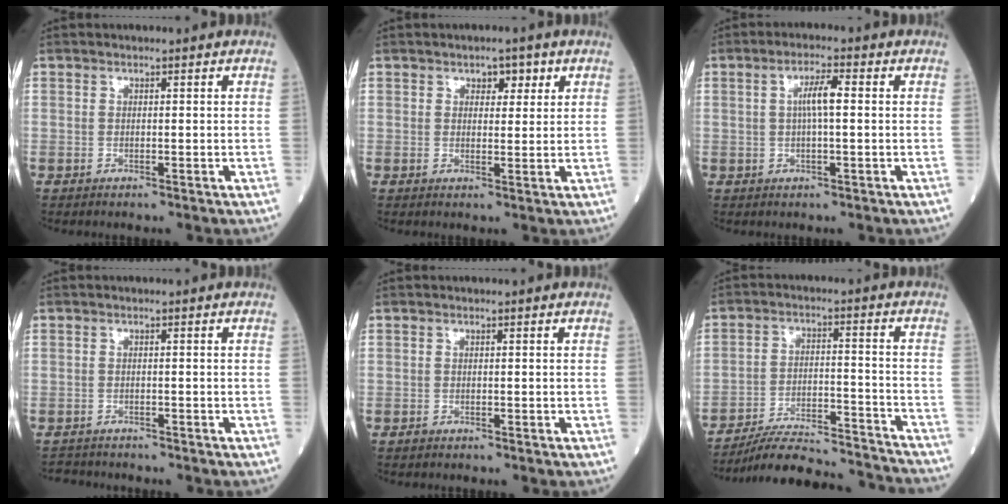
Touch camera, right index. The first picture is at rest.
{"total": 2.8, "force": [1.5, 1.6, 1.7], "torque": [-0.015, 0.005, 0.021]}
{"total": 3.8, "force": [0.4, 0.4, 3.8], "torque": [-0.071, 0.009, 0.007]}
{"total": 3.1, "force": [-3.1, 0.7, 0.2], "torque": [-0.001, -0.009, -0.047]}
{"total": 0.5, "force": [-0.5, 0.2, 0.1], "torque": [-0.003, 0.000, -0.009]}
{"total": 17.9, "force": [-17.2, 1.1, 4.7], "torque": [-0.080, 0.001, -0.250]}